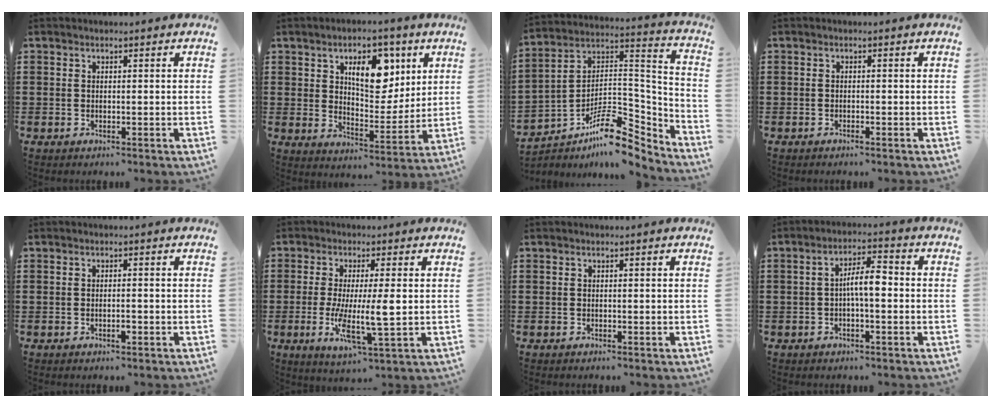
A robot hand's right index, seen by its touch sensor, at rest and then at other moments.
{"total": 9.5, "force": [4.4, 5.2, 6.7], "torque": [-0.102, -0.006, 0.069]}
{"total": 11.7, "force": [-7.9, 5.1, 6.9], "torque": [-0.114, 0.017, -0.145]}
{"total": 0.7, "force": [-0.6, -0.1, 0.2], "torque": [-0.006, -0.003, -0.012]}
{"total": 1.3, "force": [-0.6, 0.3, 1.1], "torque": [-0.023, -0.002, -0.010]}
{"total": 7.8, "force": [-0.8, 1.4, 7.7], "torque": [-0.146, -0.020, -0.020]}
{"total": 0.0}
{"total": 5.0, "force": [-0.4, 1.3, 4.8], "torque": [-0.096, 0.008, -0.012]}